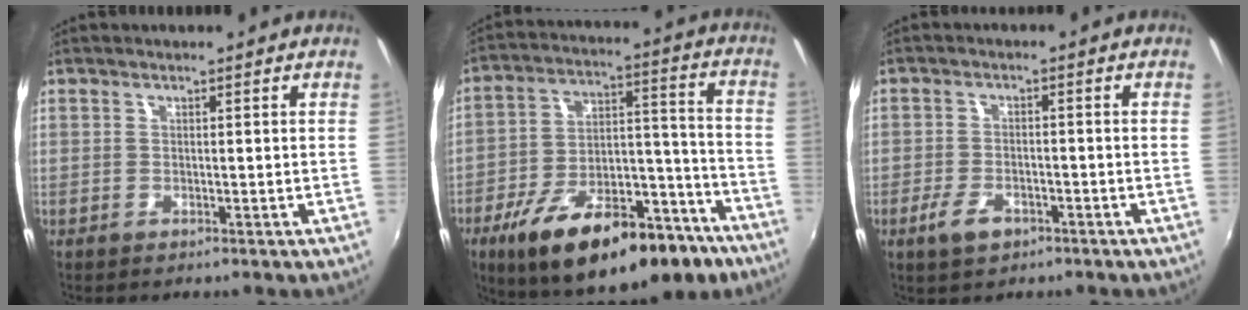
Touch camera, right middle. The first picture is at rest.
{"total": 26.9, "force": [-17.1, 11.3, 17.5], "torque": [-0.283, 0.001, -0.240]}
{"total": 4.9, "force": [-2.9, 2.6, 3.0], "torque": [-0.074, -0.004, -0.052]}